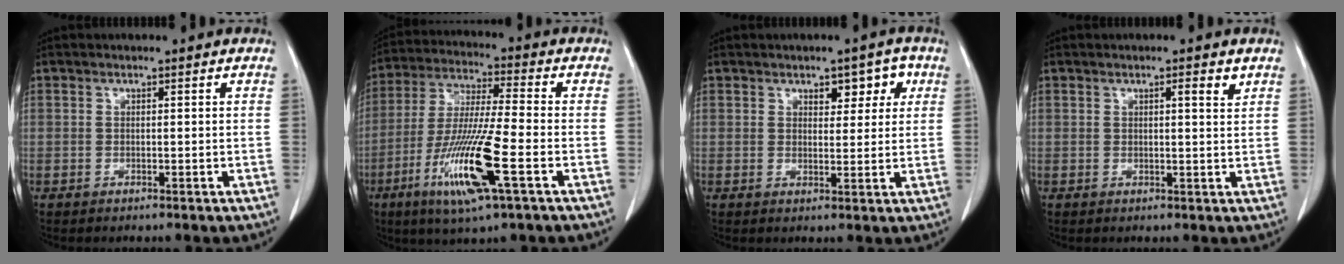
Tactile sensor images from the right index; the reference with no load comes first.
{"total": 14.8, "force": [-5.7, 0.5, 13.6], "torque": [-0.277, -0.026, -0.107]}
{"total": 4.4, "force": [2.0, 2.5, 3.0], "torque": [-0.029, 0.010, 0.026]}
{"total": 2.0, "force": [1.1, 0.2, 1.6], "torque": [-0.026, -0.004, 0.014]}